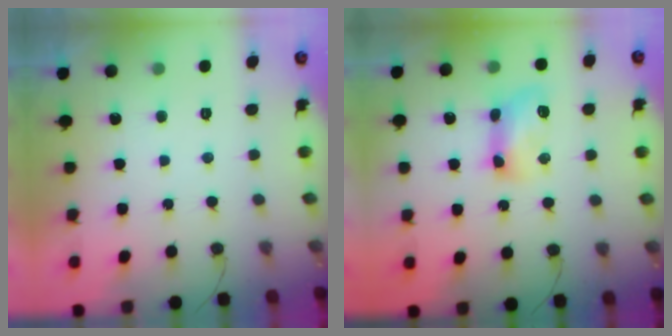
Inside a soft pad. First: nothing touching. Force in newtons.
{"total": 9.5, "press": 9.5, "slide": 0.6}